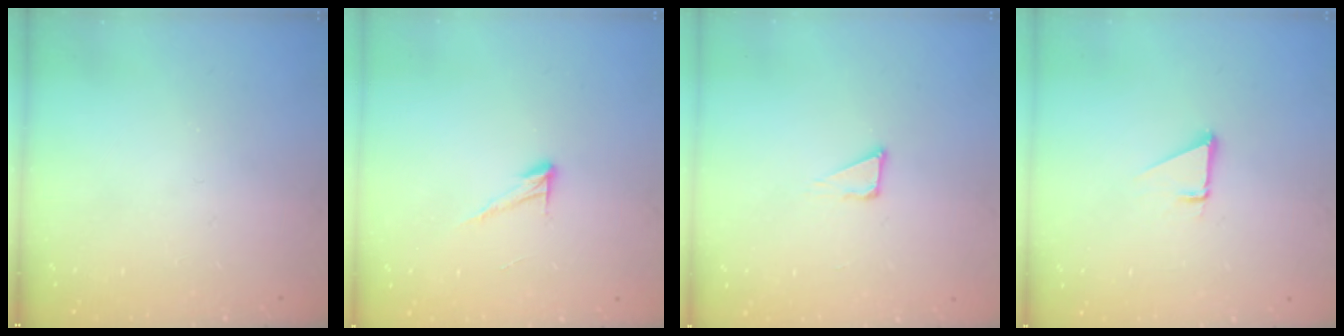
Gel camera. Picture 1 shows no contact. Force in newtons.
{"total": 7.1, "press": 7.0, "slide": 0.4}
{"total": 3.4, "press": 3.3, "slide": 0.9}
{"total": 1.9, "press": 1.9, "slide": 0.0}